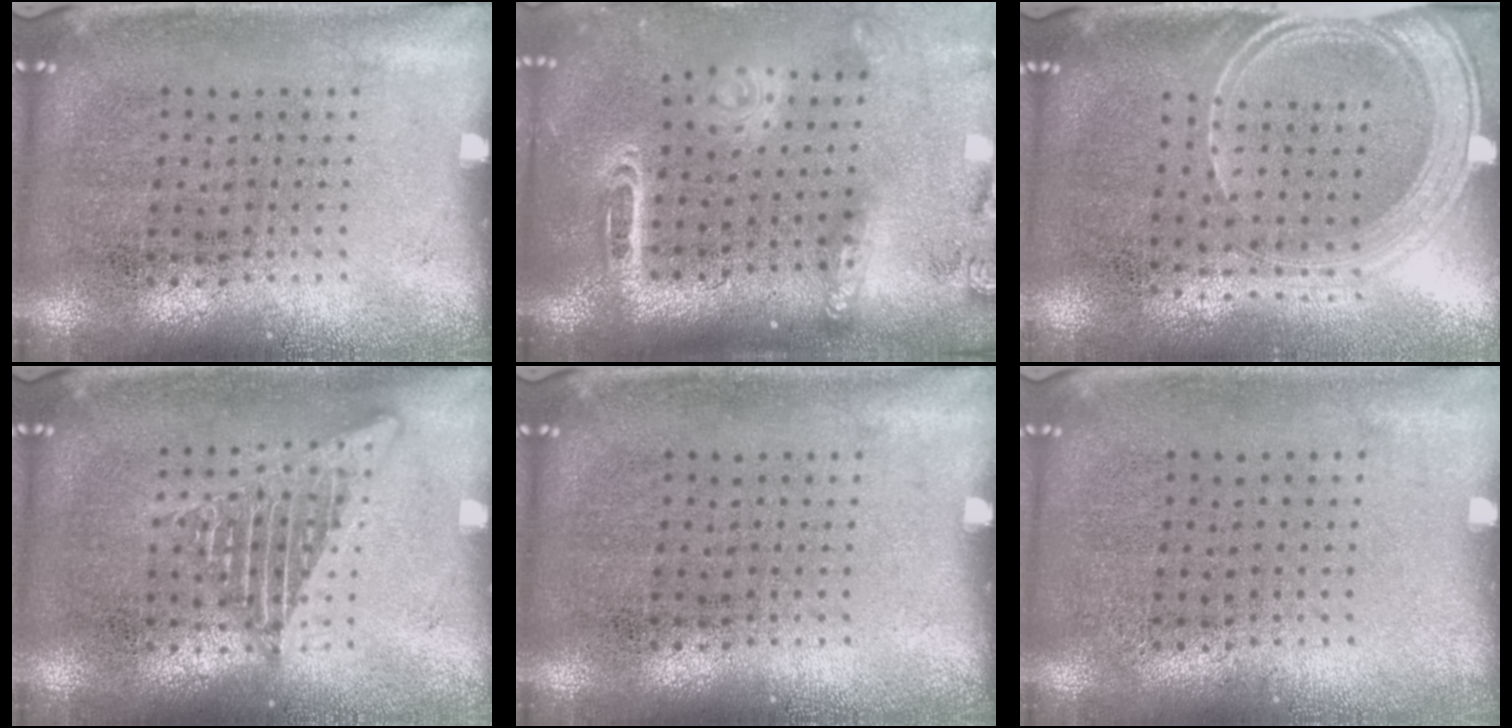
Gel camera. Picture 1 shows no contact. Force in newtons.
{"total": 2.5, "press": 1.8, "slide": 1.8}
{"total": 2.1, "press": 1.7, "slide": 1.2}
{"total": 2.6, "press": 2.6, "slide": 0.3}
{"total": 0.0}
{"total": 0.0}